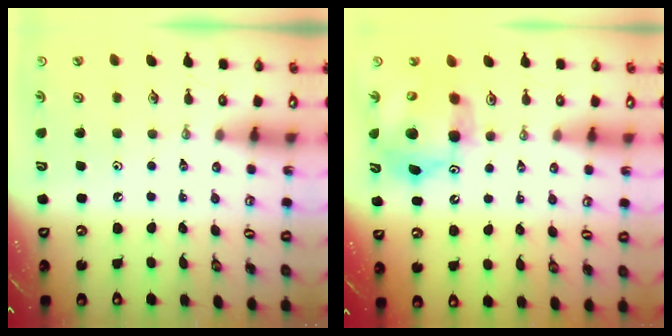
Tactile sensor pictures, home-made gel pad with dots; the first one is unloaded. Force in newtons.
{"total": 12.0, "press": 11.9, "slide": 0.8}